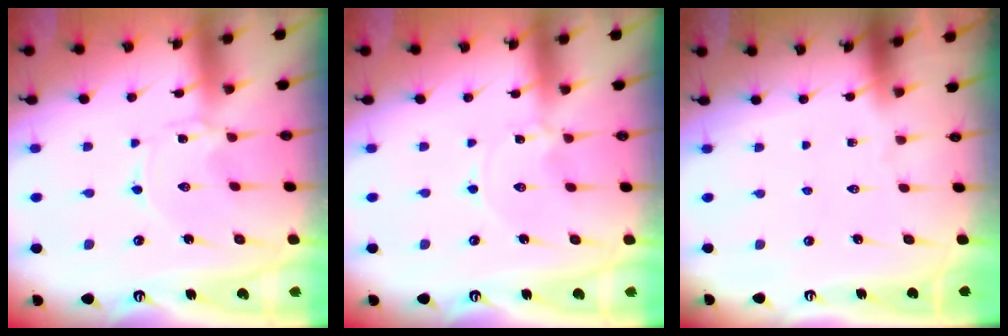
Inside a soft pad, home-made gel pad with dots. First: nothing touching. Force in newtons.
{"total": 0.0}
{"total": 0.0}